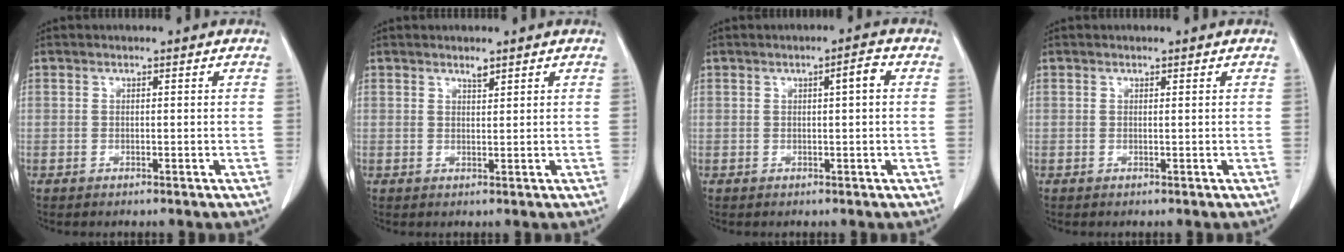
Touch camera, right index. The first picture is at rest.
{"total": 1.0, "force": [0.9, 0.1, 0.5], "torque": [-0.013, -0.006, 0.017]}
{"total": 2.4, "force": [0.5, 0.2, 2.3], "torque": [-0.036, 0.005, 0.007]}
{"total": 0.0}